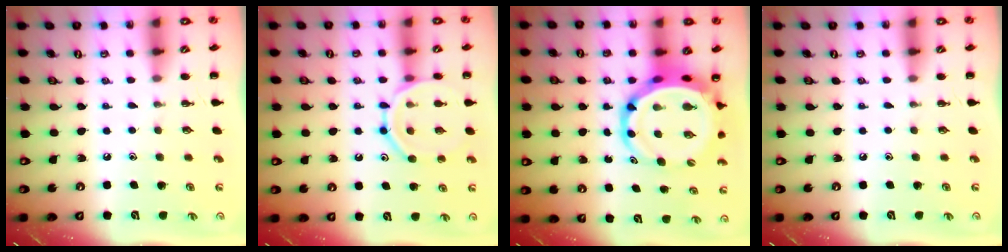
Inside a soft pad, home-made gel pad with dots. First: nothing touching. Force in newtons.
{"total": 14.2, "press": 14.2, "slide": 1.3}
{"total": 10.2, "press": 9.8, "slide": 2.9}
{"total": 0.0}